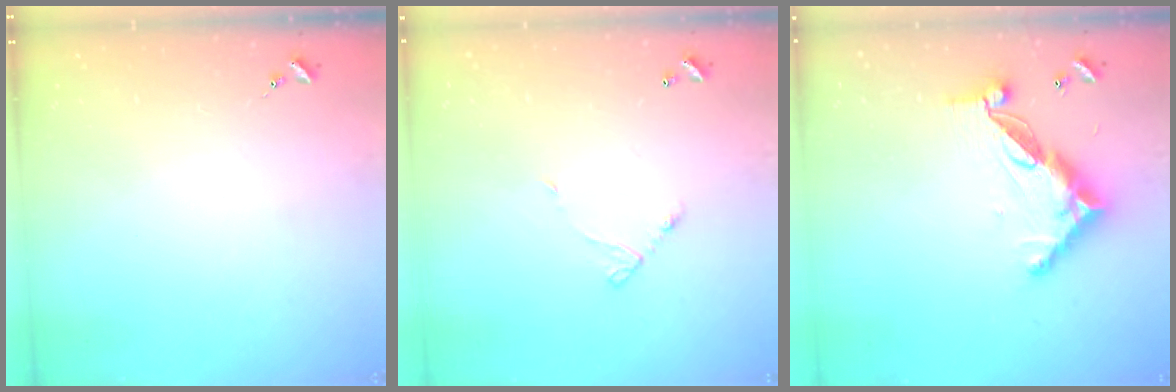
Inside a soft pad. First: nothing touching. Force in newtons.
{"total": 5.5, "press": 5.5, "slide": 0.3}
{"total": 13.7, "press": 13.6, "slide": 1.0}